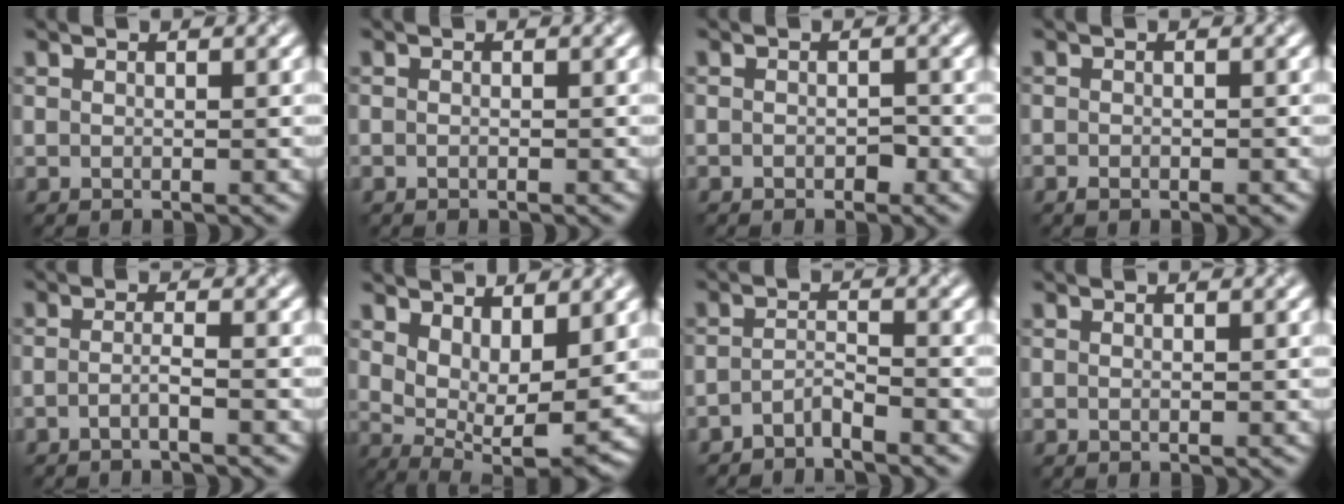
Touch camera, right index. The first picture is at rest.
{"total": 0.6, "force": [-0.5, -0.3, -0.3], "torque": [-0.002, 0.000, -0.004]}
{"total": 1.0, "force": [-1.0, -0.1, 0.0], "torque": [-0.005, 0.003, -0.005]}
{"total": 1.0, "force": [-1.0, -0.1, 0.0], "torque": [-0.006, 0.004, -0.005]}
{"total": 1.7, "force": [-1.4, 0.1, 0.9], "torque": [-0.013, 0.002, -0.024]}
{"total": 6.0, "force": [1.6, 2.9, 5.0], "torque": [-0.090, -0.012, 0.051]}
{"total": 2.4, "force": [-2.4, -0.2, 0.1], "torque": [-0.008, 0.006, -0.040]}
{"total": 0.0}